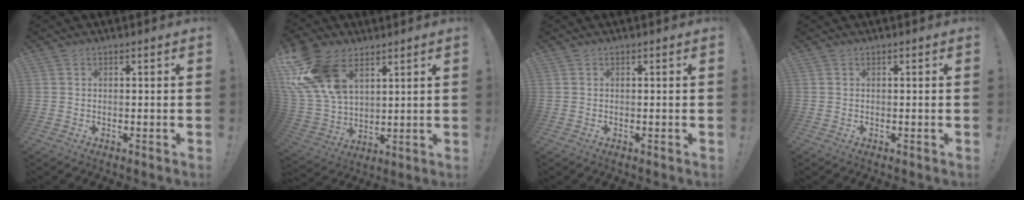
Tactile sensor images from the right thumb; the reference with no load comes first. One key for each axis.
{"total": 19.5, "fx": 9.3, "fy": 12.1, "fz": 12.1, "tx": -0.250, "ty": -0.040, "tz": 0.178}
{"total": 0.0}
{"total": 0.0}